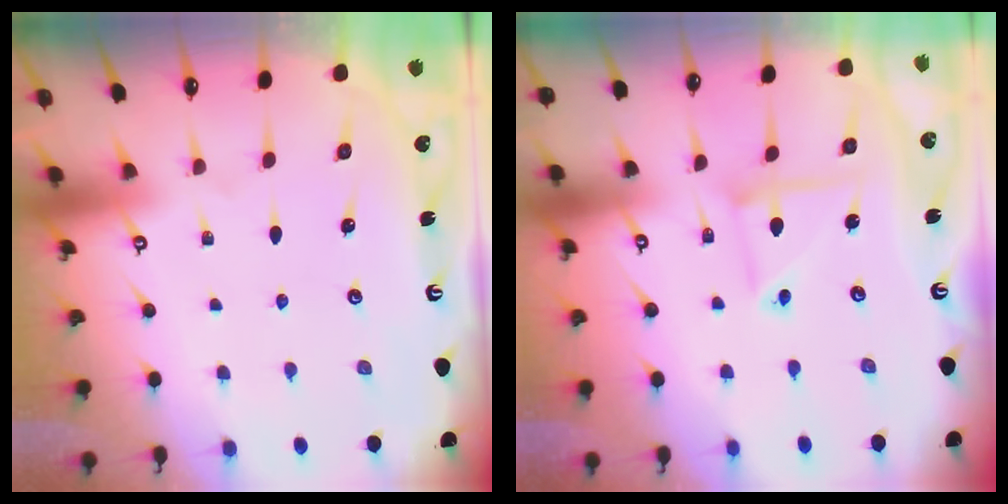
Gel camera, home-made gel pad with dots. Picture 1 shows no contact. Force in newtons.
{"total": 6.1, "press": 6.1, "slide": 0.4}